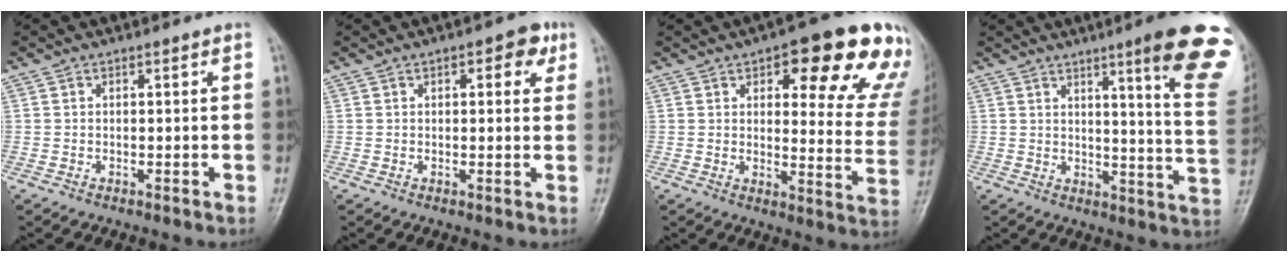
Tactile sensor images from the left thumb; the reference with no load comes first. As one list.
[{"total": 4.8, "force": [2.0, 2.3, 3.7], "torque": [-0.025, -0.001, 0.017]}, {"total": 20.7, "force": [11.1, 7.0, 16.1], "torque": [-0.153, -0.039, 0.133]}, {"total": 18.3, "force": [10.2, 1.9, 15.0], "torque": [-0.163, -0.052, 0.121]}]